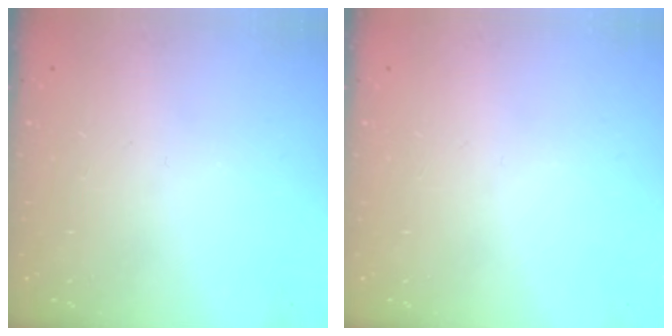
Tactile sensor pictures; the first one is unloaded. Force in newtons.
{"total": 0.0}